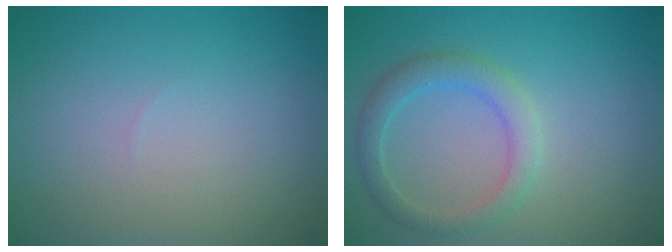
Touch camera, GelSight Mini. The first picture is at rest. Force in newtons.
{"total": 2.9, "press": 2.9, "slide": 0.1}